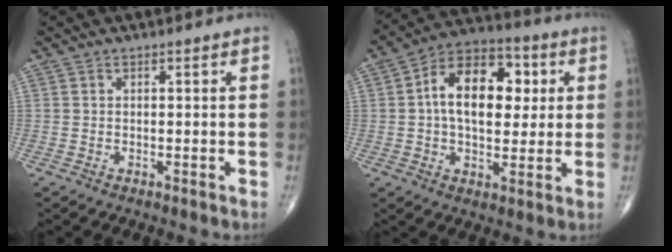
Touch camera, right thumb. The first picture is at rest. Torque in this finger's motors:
{"motor_torque": [-0.07, 0.64, 0.57, -0.18, 0.30]}